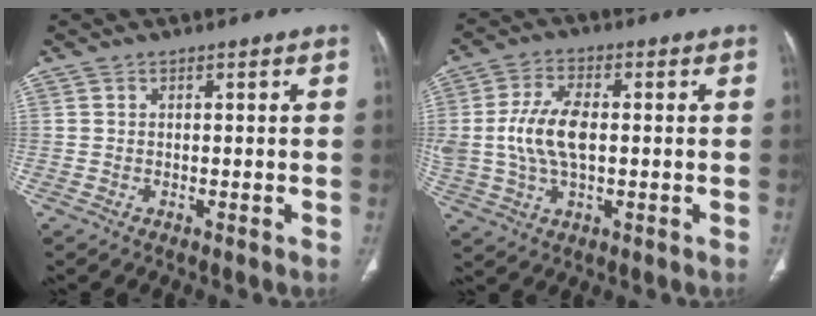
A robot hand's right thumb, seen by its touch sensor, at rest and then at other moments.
{"total": 10.6, "force": [0.3, 5.6, 9.0], "torque": [-0.191, 0.007, 0.009]}